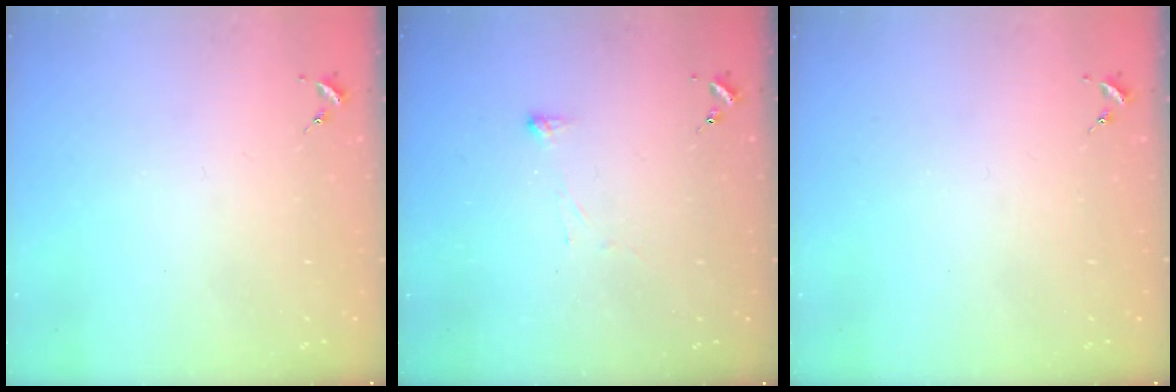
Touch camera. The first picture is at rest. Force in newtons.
{"total": 2.9, "press": 2.9, "slide": 0.4}
{"total": 0.0}